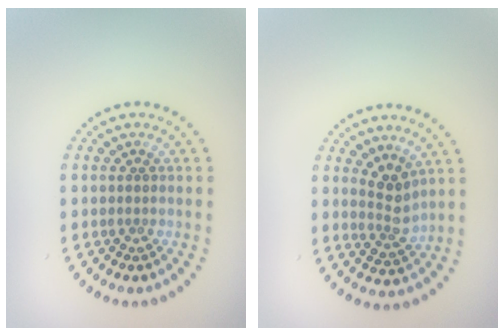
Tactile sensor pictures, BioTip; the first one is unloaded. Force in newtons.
{"total": 2.5, "press": 2.0, "slide": 1.6}